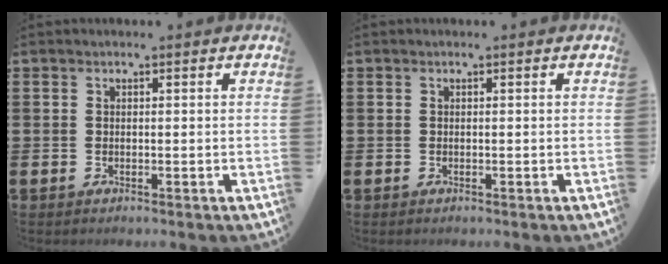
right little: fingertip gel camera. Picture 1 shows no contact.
{"total": 0.0}